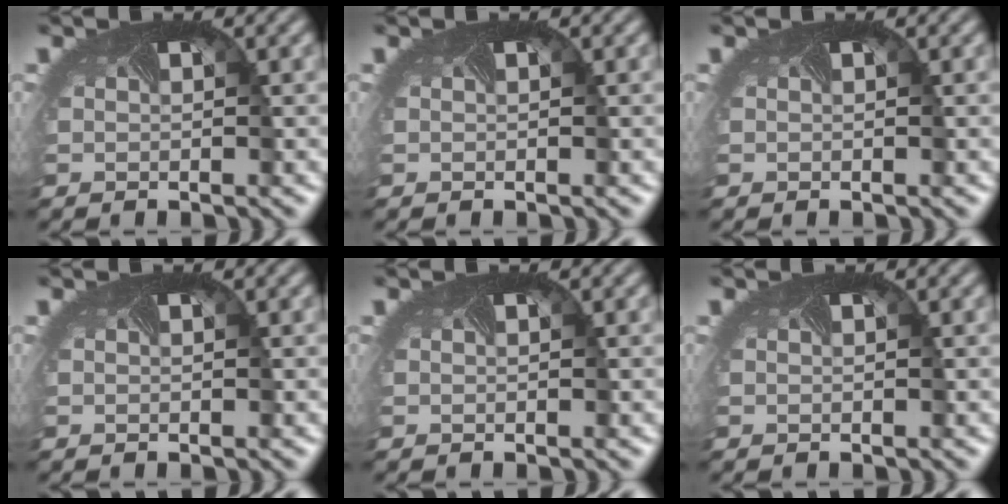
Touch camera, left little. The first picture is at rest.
{"total": 0.0}
{"total": 0.0}
{"total": 0.0}
{"total": 0.0}
{"total": 0.0}